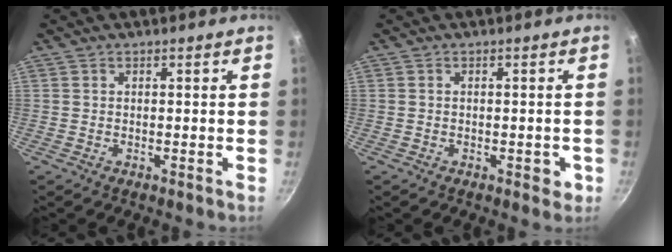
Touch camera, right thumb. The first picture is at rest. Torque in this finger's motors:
{"motor_torque": [0.16, 0.08, -0.25, 0.03, -0.02]}